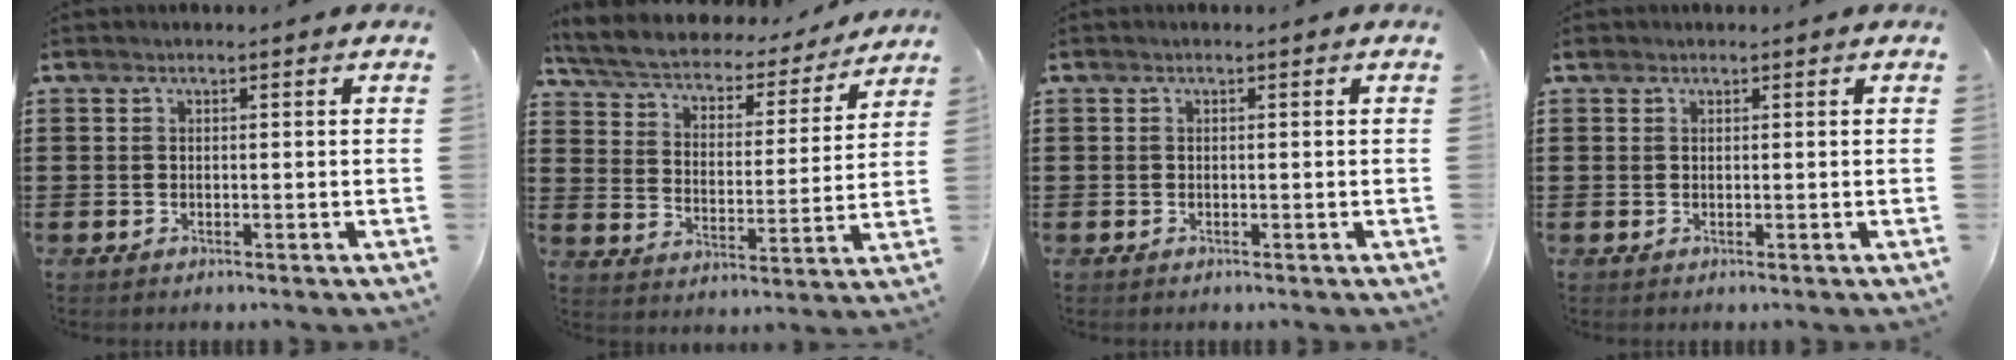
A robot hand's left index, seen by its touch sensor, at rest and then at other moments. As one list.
[{"total": 4.4, "force": [4.1, 1.1, 1.4], "torque": [-0.048, -0.029, 0.064]}, {"total": 0.0}, {"total": 0.7, "force": [0.5, 0.5, 0.1], "torque": [-0.005, 0.005, 0.009]}]